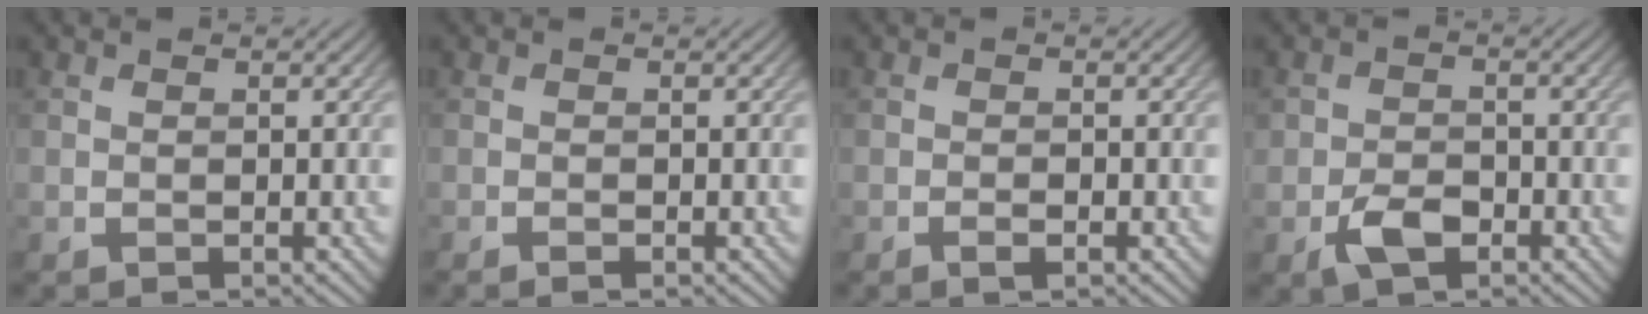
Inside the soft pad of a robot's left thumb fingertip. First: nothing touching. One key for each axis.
{"total": 0.9, "fx": -0.7, "fy": 0.2, "fz": 0.6, "tx": -0.012, "ty": 0.000, "tz": -0.013}
{"total": 1.4, "fx": -0.9, "fy": 0.3, "fz": 1.0, "tx": -0.019, "ty": 0.001, "tz": -0.016}
{"total": 3.9, "fx": -2.1, "fy": 2.3, "fz": 2.3, "tx": -0.043, "ty": -0.003, "tz": -0.044}